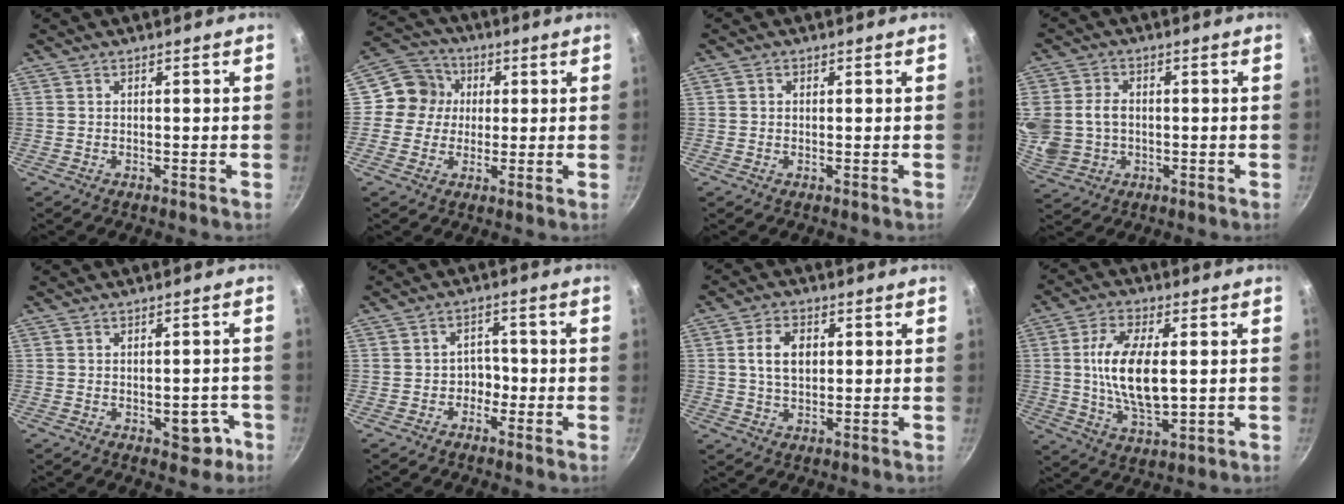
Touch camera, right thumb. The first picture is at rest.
{"total": 8.2, "force": [0.9, 7.9, 2.3], "torque": [0.001, 0.016, -0.005]}
{"total": 0.9, "force": [0.2, 0.8, 0.4], "torque": [-0.005, 0.004, 0.002]}
{"total": 14.1, "force": [0.2, 11.5, 8.0], "torque": [-0.189, 0.015, 0.014]}
{"total": 5.1, "force": [-1.9, 3.1, 3.6], "torque": [-0.015, 0.016, -0.019]}
{"total": 3.3, "force": [-1.4, 2.7, 1.2], "torque": [0.019, 0.022, -0.022]}
{"total": 6.5, "force": [1.2, 4.3, 4.7], "torque": [-0.069, 0.002, 0.021]}
{"total": 13.8, "force": [1.0, 6.6, 12.1], "torque": [-0.222, 0.001, 0.022]}